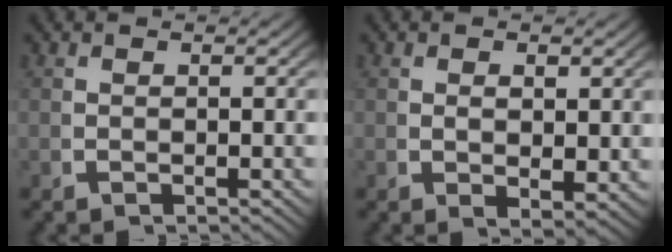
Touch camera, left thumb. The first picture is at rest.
{"total": 1.9, "force": [0.6, 0.8, 1.6], "torque": [-0.029, -0.010, 0.019]}